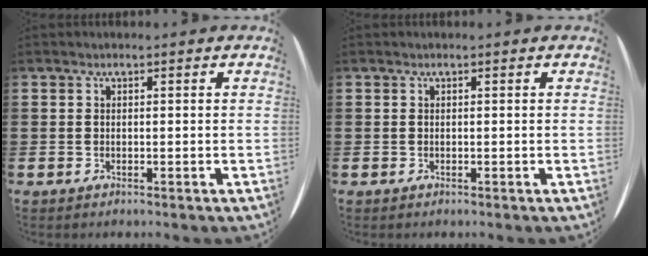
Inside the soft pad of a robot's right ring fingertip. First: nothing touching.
{"total": 0.0}